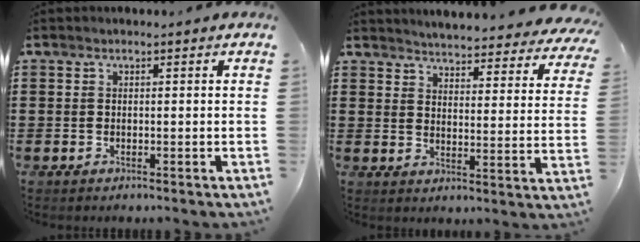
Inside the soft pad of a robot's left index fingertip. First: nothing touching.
{"total": 4.3, "force": [4.2, -0.4, 0.6], "torque": [-0.027, -0.041, 0.068]}